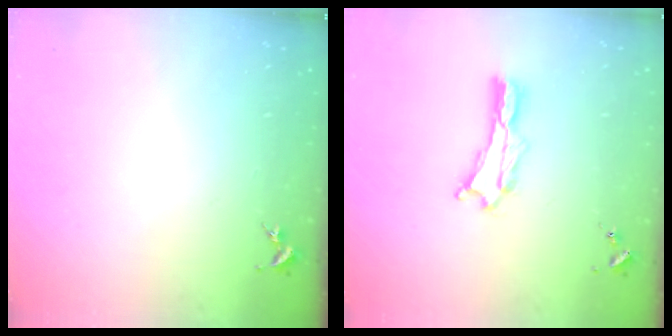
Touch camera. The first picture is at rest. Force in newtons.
{"total": 1.1, "press": 1.1, "slide": 0.2}